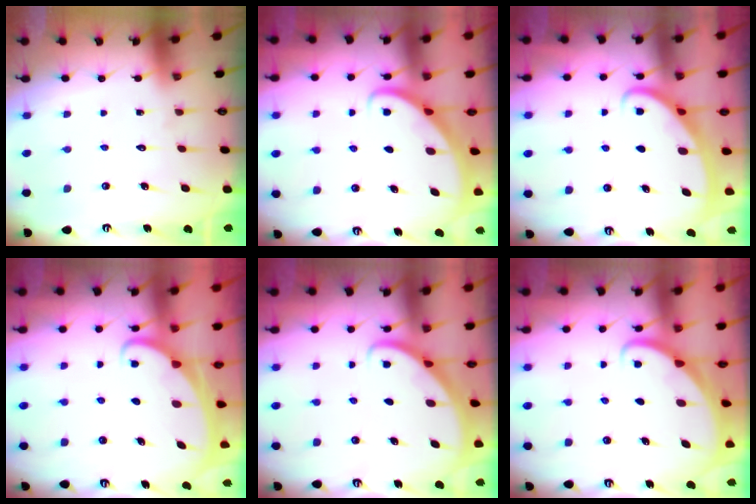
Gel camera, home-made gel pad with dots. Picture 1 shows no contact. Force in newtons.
{"total": 2.7, "press": 2.7, "slide": 0.2}
{"total": 2.7, "press": 2.7, "slide": 0.3}
{"total": 1.9, "press": 1.9, "slide": 0.1}
{"total": 2.8, "press": 2.8, "slide": 0.2}
{"total": 2.0, "press": 2.0, "slide": 0.2}